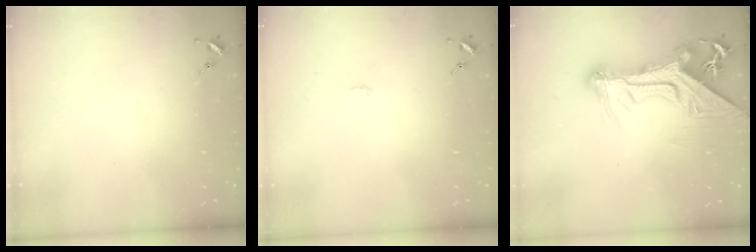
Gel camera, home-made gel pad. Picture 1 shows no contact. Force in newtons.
{"total": 2.8, "press": 2.8, "slide": 0.3}
{"total": 19.4, "press": 19.4, "slide": 1.4}